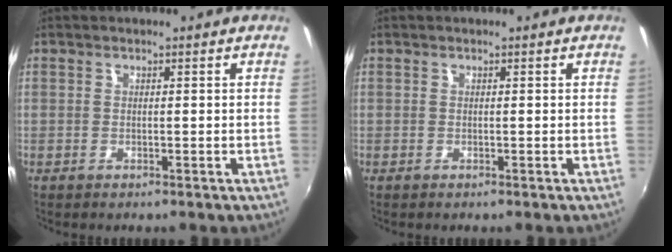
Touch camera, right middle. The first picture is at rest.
{"total": 0.0}